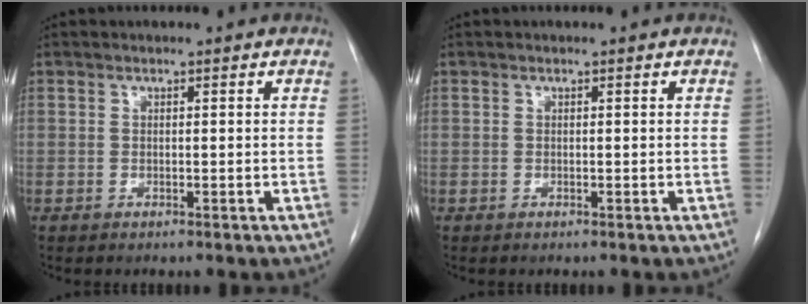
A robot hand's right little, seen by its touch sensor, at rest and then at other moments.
{"total": 0.0}